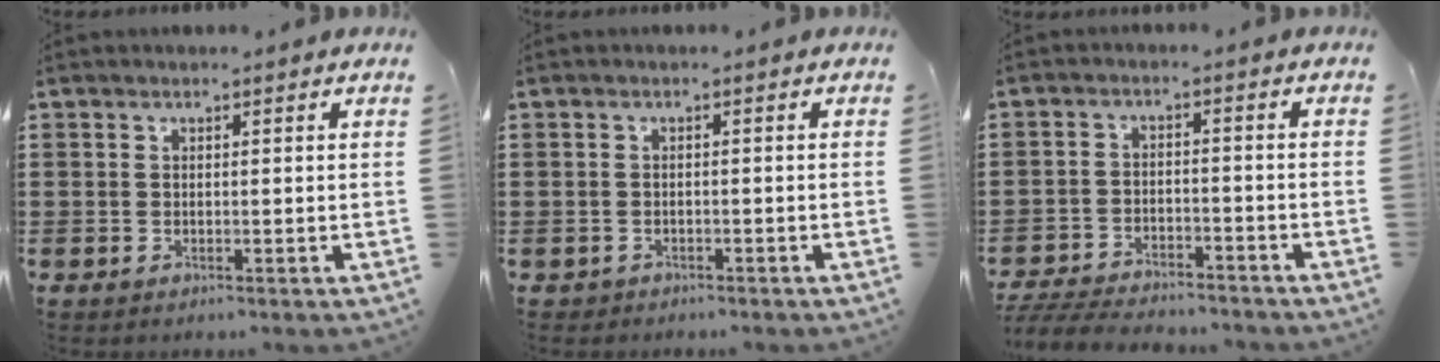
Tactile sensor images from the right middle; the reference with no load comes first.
{"total": 0.7, "force": [-0.6, 0.3, -0.1], "torque": [0.000, 0.002, -0.016]}
{"total": 5.2, "force": [-5.0, 0.7, 1.0], "torque": [-0.025, 0.003, -0.103]}